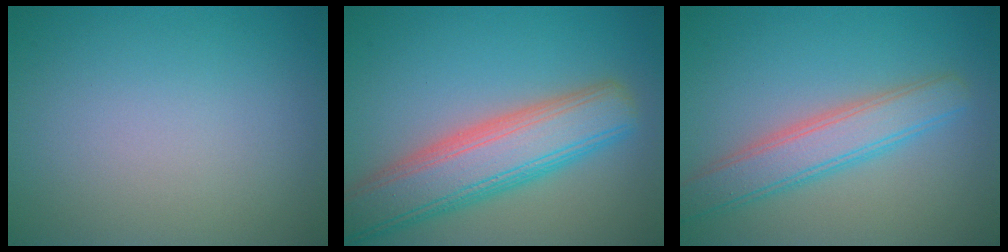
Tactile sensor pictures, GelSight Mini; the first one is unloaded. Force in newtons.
{"total": 8.0, "press": 8.0, "slide": 0.4}
{"total": 4.4, "press": 4.4, "slide": 0.2}